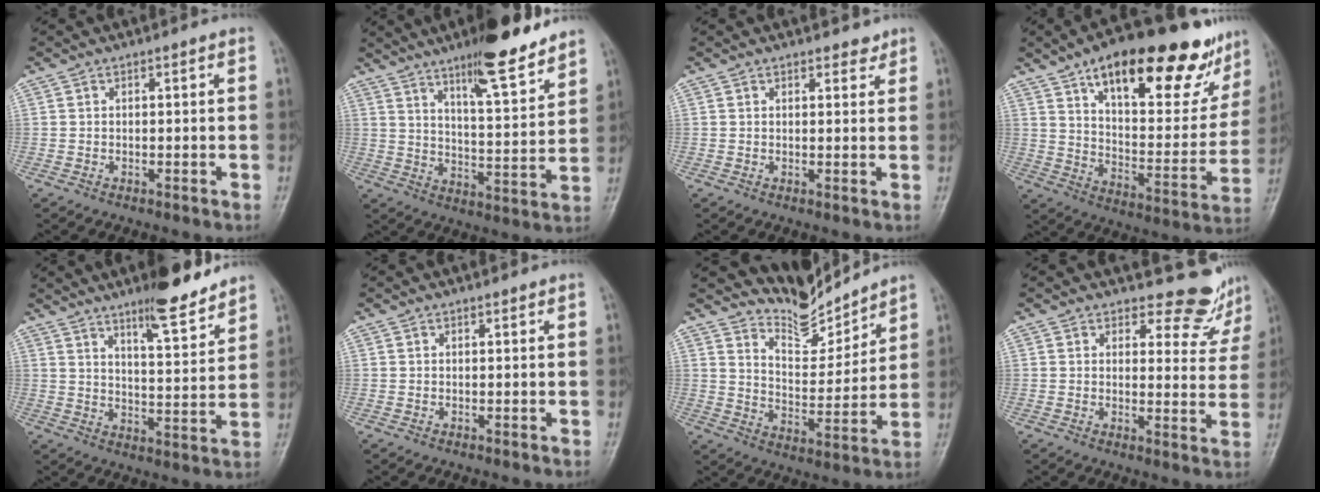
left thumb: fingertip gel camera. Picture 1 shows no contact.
{"total": 14.4, "force": [10.8, 2.7, 9.2], "torque": [-0.120, -0.071, 0.172]}
{"total": 1.9, "force": [1.6, 0.9, 0.5], "torque": [0.008, -0.010, 0.017]}
{"total": 28.3, "force": [17.7, 11.3, 18.9], "torque": [-0.227, -0.043, 0.266]}
{"total": 10.9, "force": [8.5, 2.0, 6.6], "torque": [-0.083, -0.064, 0.136]}
{"total": 0.0}
{"total": 8.7, "force": [8.6, 1.5, -0.1], "torque": [0.026, -0.079, 0.170]}
{"total": 7.7, "force": [7.3, 2.6, 0.1], "torque": [0.031, -0.069, 0.075]}